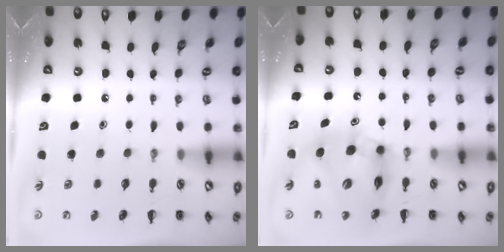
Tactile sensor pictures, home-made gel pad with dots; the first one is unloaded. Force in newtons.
{"total": 11.2, "press": 10.7, "slide": 3.4}